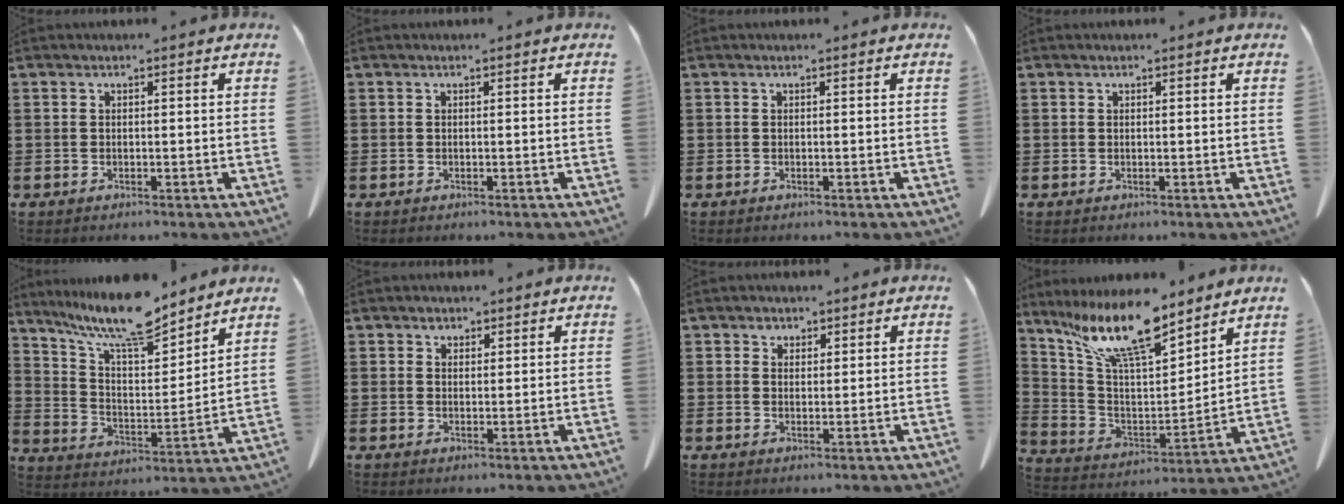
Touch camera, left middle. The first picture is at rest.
{"total": 0.0}
{"total": 0.0}
{"total": 0.0}
{"total": 11.7, "force": [9.7, 2.4, 6.1], "torque": [-0.144, -0.050, 0.171]}
{"total": 1.4, "force": [1.1, 0.8, 0.4], "torque": [-0.002, -0.002, 0.020]}
{"total": 1.7, "force": [1.3, 1.1, 0.4], "torque": [-0.003, -0.001, 0.024]}
{"total": 14.0, "force": [10.3, 3.8, 8.7], "torque": [-0.191, -0.045, 0.181]}